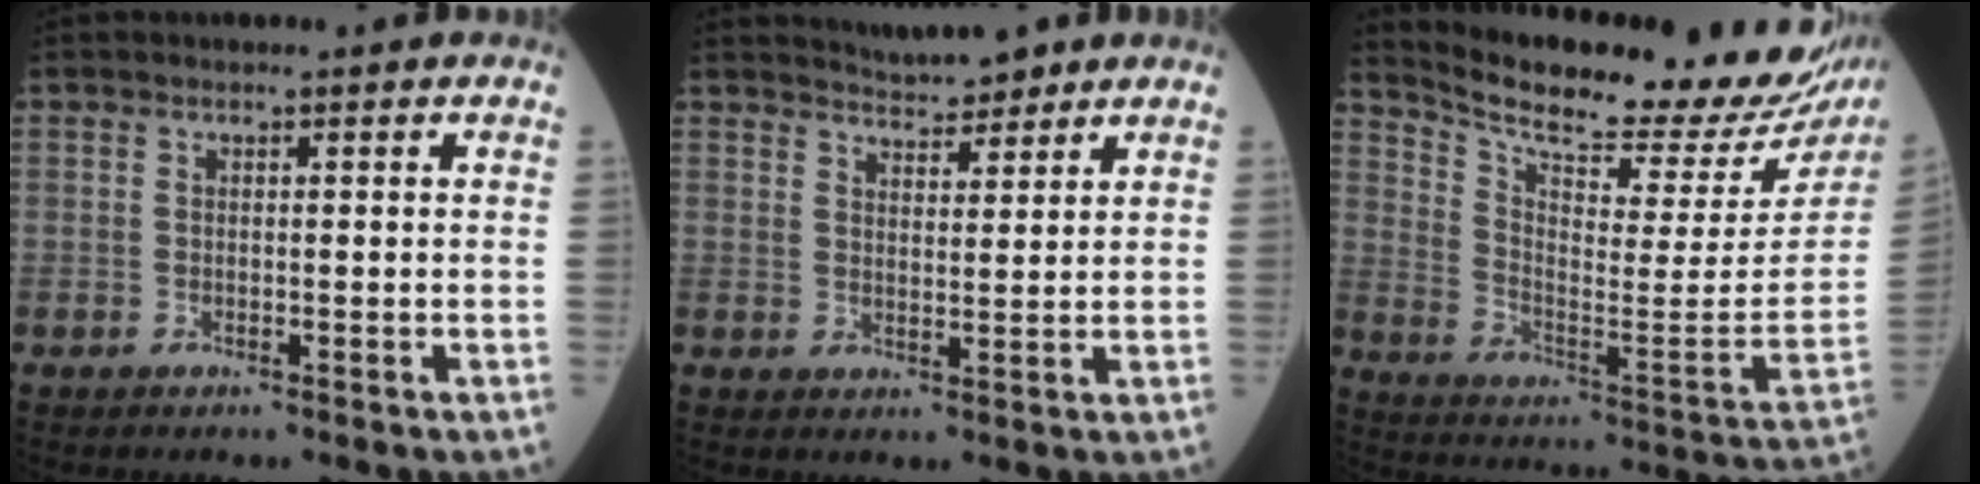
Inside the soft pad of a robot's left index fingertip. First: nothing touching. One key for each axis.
{"total": 5.6, "fx": 5.2, "fy": 1.1, "fz": 1.5, "tx": -0.030, "ty": 0.012, "tz": 0.084}
{"total": 25.6, "fx": 23.0, "fy": 3.0, "fz": 11.0, "tx": -0.188, "ty": -0.085, "tz": 0.313}